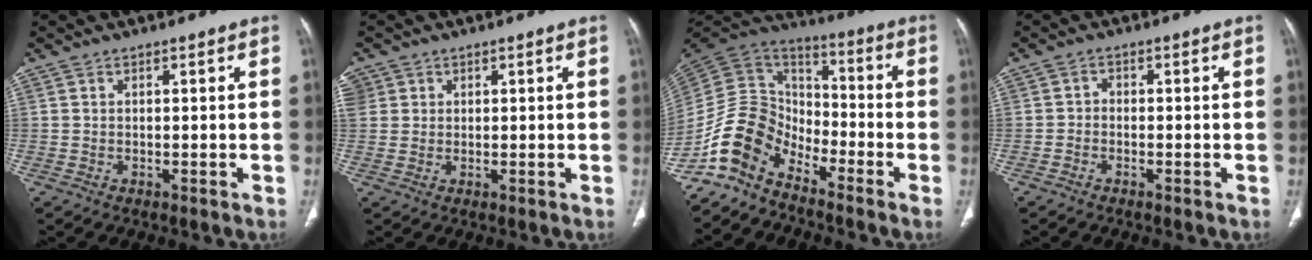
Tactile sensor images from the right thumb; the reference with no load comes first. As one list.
[{"total": 4.4, "force": [1.6, 4.0, 1.1], "torque": [-0.021, 0.011, 0.040]}, {"total": 12.5, "force": [-8.8, 7.3, 5.0], "torque": [-0.079, 0.090, -0.184]}, {"total": 1.2, "force": [-0.7, 0.8, 0.4], "torque": [0.003, 0.008, -0.018]}]